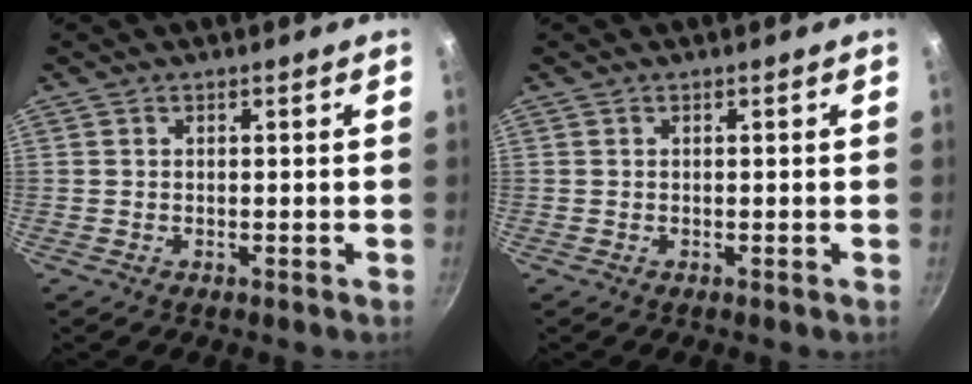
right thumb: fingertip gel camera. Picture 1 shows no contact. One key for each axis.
{"total": 0.0}